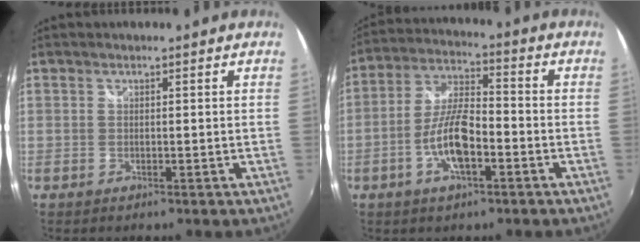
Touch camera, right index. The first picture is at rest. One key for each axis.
{"total": 10.3, "fx": -3.9, "fy": 3.4, "fz": 8.9, "tx": -0.185, "ty": 0.004, "tz": -0.072}